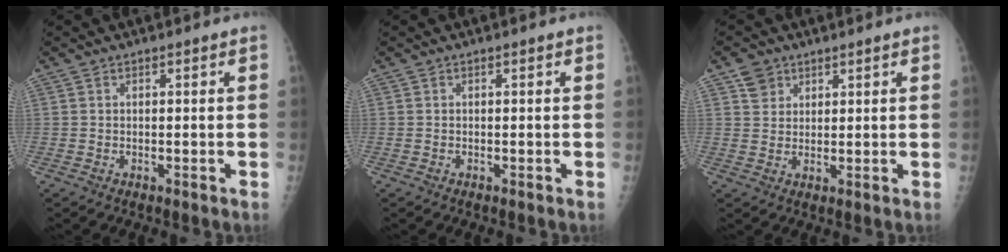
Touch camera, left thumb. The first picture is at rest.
{"total": 0.0}
{"total": 3.3, "force": [2.3, 2.4, 0.5], "torque": [0.009, -0.010, 0.042]}